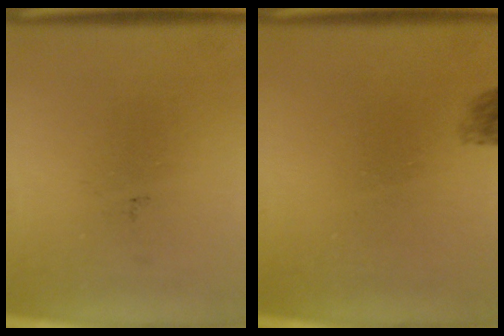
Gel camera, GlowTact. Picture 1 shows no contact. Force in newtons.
{"total": 1.7}